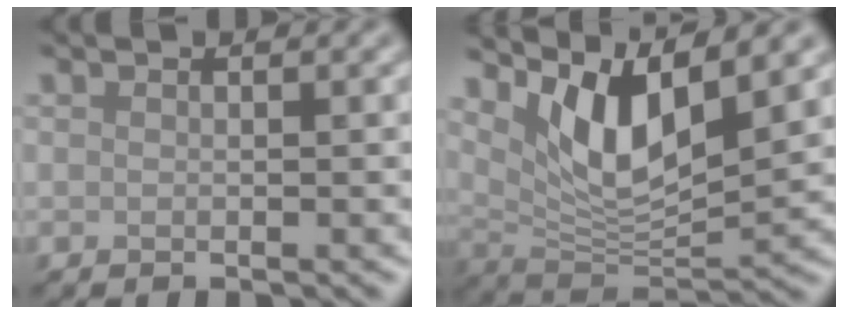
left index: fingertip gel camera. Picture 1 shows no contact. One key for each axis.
{"total": 7.4, "fx": 4.2, "fy": 2.2, "fz": 5.7, "tx": -0.106, "ty": -0.015, "tz": 0.079}